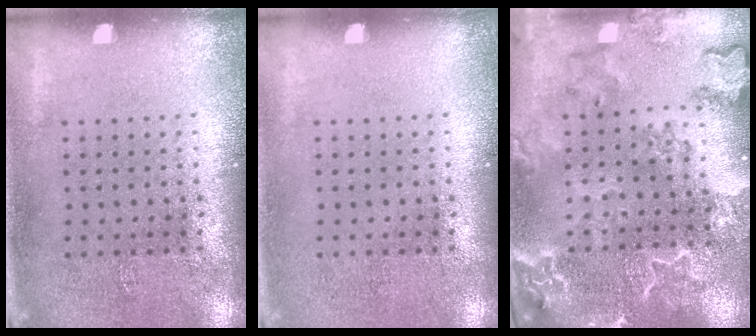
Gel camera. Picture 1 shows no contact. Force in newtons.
{"total": 0.0}
{"total": 2.9, "press": 2.7, "slide": 1.1}